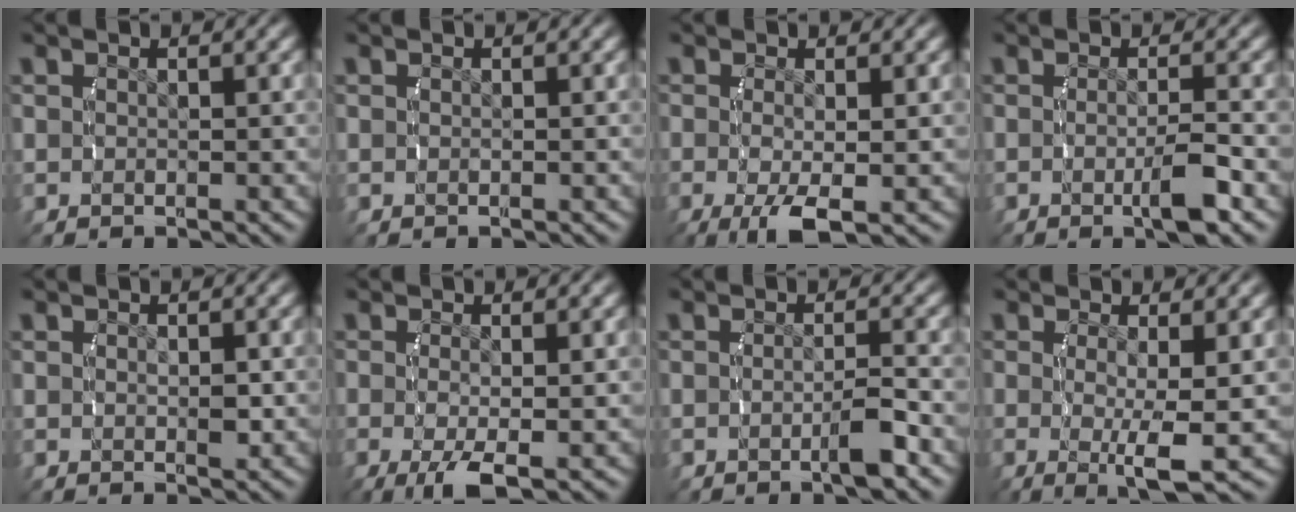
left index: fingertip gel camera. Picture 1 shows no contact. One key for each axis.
{"total": 0.0}
{"total": 4.3, "fx": -2.0, "fy": 1.4, "fz": 3.6, "tx": -0.084, "ty": -0.037, "tz": -0.015}
{"total": 3.0, "fx": -1.2, "fy": 0.1, "fz": 2.8, "tx": -0.044, "ty": -0.003, "tz": -0.021}
{"total": 0.9, "fx": 0.0, "fy": 0.3, "fz": 0.9, "tx": -0.016, "ty": -0.010, "tz": 0.006}
{"total": 3.9, "fx": -2.0, "fy": 1.2, "fz": 3.1, "tx": -0.076, "ty": -0.033, "tz": -0.017}
{"total": 2.3, "fx": -1.2, "fy": 0.1, "fz": 2.0, "tx": -0.028, "ty": 0.000, "tz": -0.023}
{"total": 4.8, "fx": -1.1, "fy": 0.7, "fz": 4.6, "tx": -0.079, "ty": -0.022, "tz": -0.010}